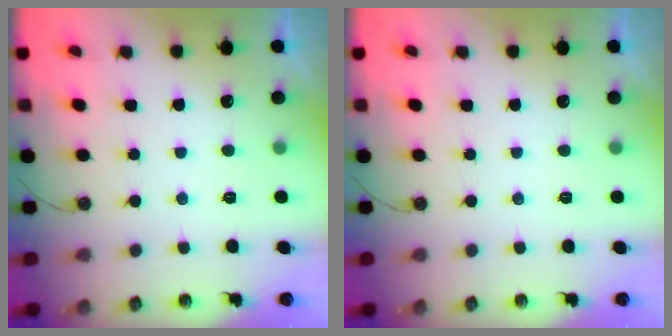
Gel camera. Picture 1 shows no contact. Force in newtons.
{"total": 0.0}